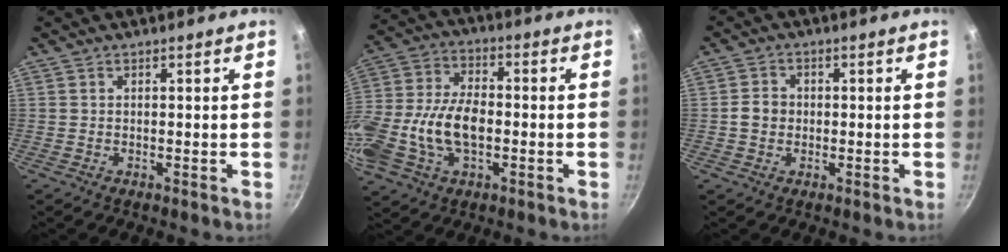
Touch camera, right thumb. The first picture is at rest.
{"total": 17.2, "force": [-3.0, 10.6, 13.3], "torque": [-0.265, 0.031, -0.061]}
{"total": 3.6, "force": [-0.3, 3.2, 1.7], "torque": [-0.017, 0.012, -0.010]}